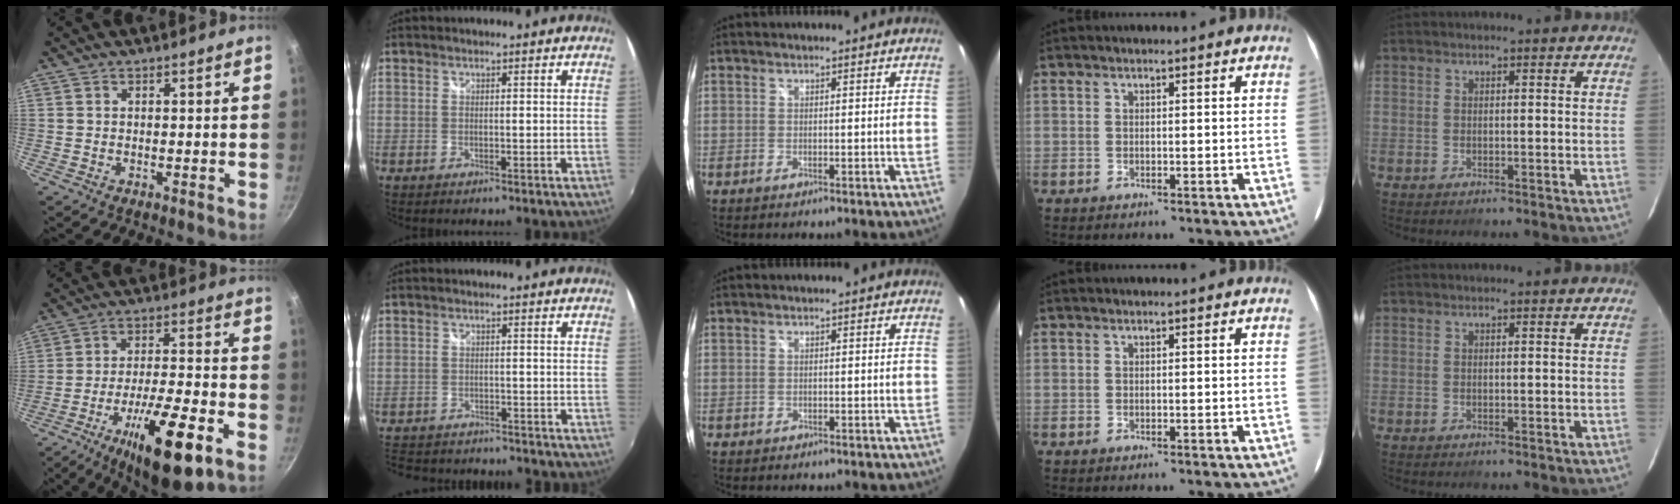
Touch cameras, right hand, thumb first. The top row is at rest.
{"thumb": {"total": 19.1, "force": [-9.0, 5.2, 16.0], "torque": [-0.254, 0.034, -0.142]}, "index": {"total": 12.4, "force": [-10.6, 5.1, 3.9], "torque": [-0.108, 0.003, -0.157]}}